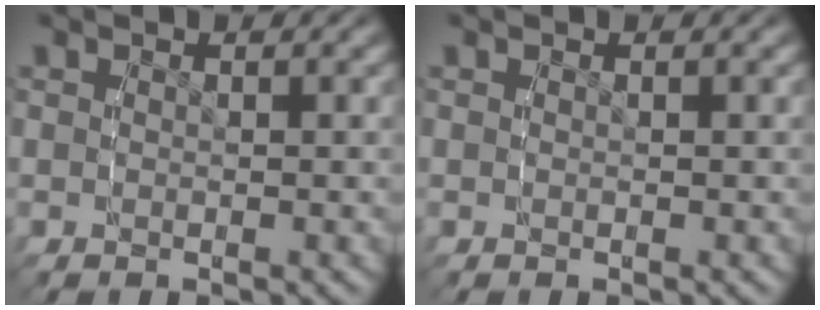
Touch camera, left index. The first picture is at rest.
{"total": 0.0}